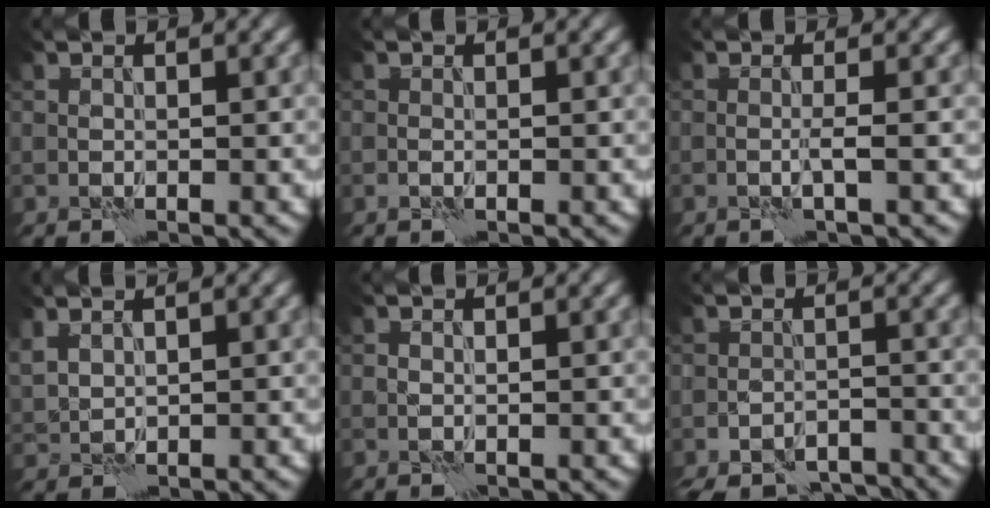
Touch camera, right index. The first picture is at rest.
{"total": 0.0}
{"total": 0.9, "force": [-0.1, -0.2, 0.9], "torque": [-0.014, 0.001, -0.007]}
{"total": 1.9, "force": [1.5, 0.9, 0.8], "torque": [-0.024, 0.004, 0.039]}
{"total": 0.0}
{"total": 7.4, "force": [-6.7, 2.6, 1.9], "torque": [-0.019, -0.004, -0.094]}